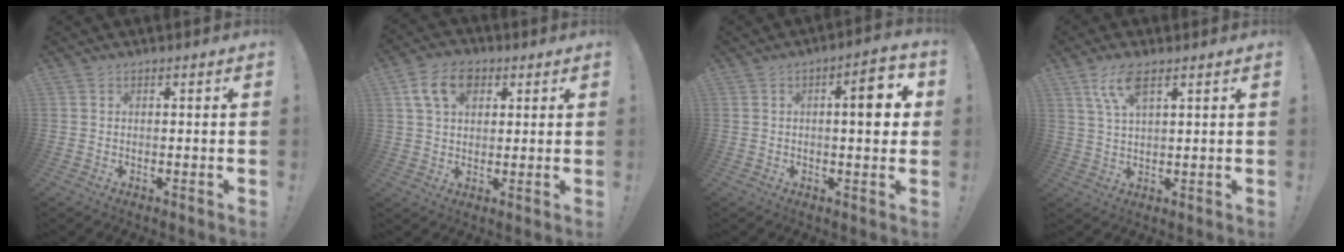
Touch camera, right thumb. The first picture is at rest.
{"total": 10.3, "force": [4.5, 6.9, 6.2], "torque": [-0.100, 0.003, 0.086]}
{"total": 8.3, "force": [1.2, 2.3, 7.9], "torque": [-0.104, 0.000, 0.011]}
{"total": 7.4, "force": [4.1, 2.3, 5.7], "torque": [-0.107, -0.009, 0.076]}